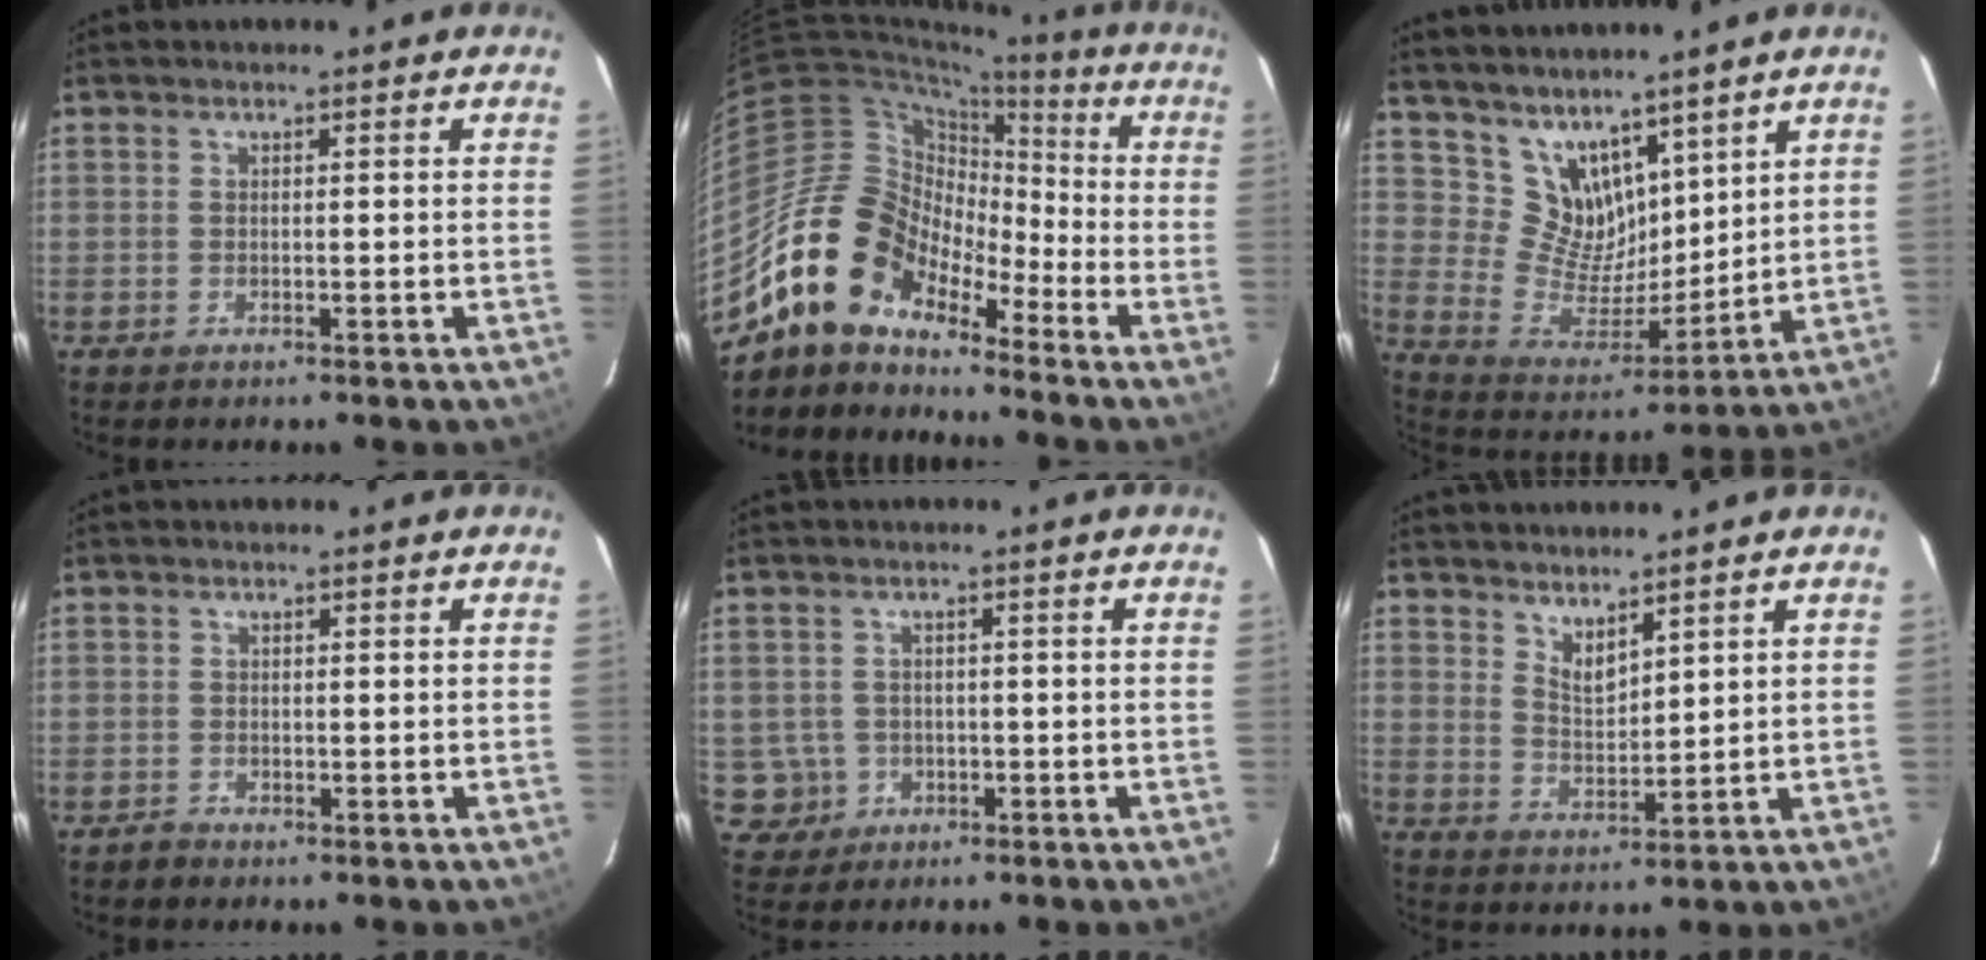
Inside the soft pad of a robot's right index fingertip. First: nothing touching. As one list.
[{"total": 15.3, "force": [-11.6, 7.9, 6.0], "torque": [-0.117, 0.022, -0.229]}, {"total": 6.9, "force": [5.0, 4.4, 1.8], "torque": [-0.023, 0.002, 0.104]}, {"total": 1.2, "force": [-0.7, 0.9, -0.1], "torque": [0.001, 0.005, -0.013]}, {"total": 4.6, "force": [-0.9, 4.5, 0.4], "torque": [-0.016, 0.012, -0.006]}, {"total": 4.5, "force": [3.8, 1.4, 2.0], "torque": [-0.032, -0.008, 0.069]}]